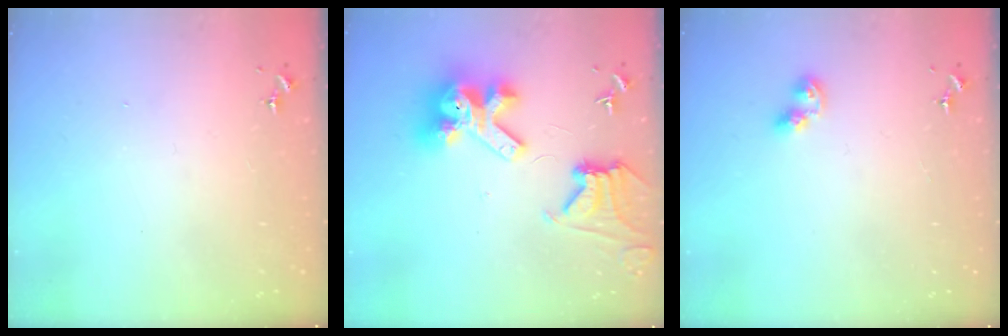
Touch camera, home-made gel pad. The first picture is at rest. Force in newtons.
{"total": 16.9, "press": 16.7, "slide": 2.0}
{"total": 5.5, "press": 5.5, "slide": 0.4}